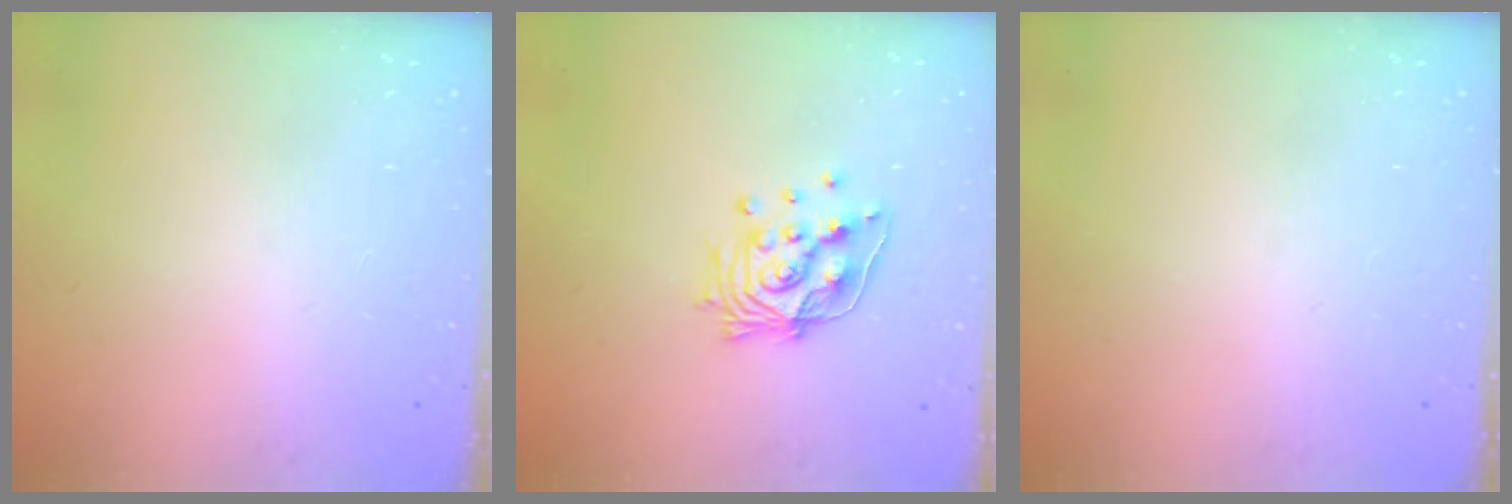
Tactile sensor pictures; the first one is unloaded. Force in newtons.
{"total": 13.7, "press": 13.4, "slide": 3.0}
{"total": 0.0}